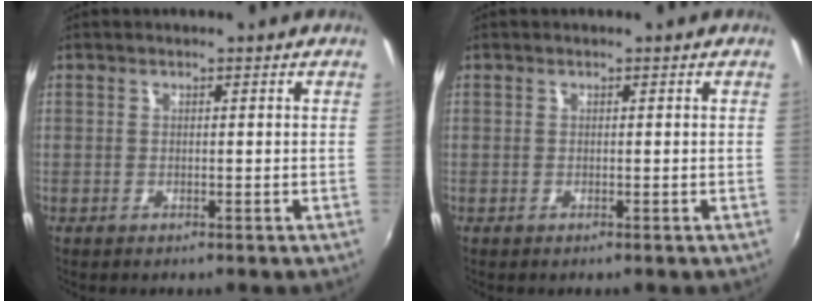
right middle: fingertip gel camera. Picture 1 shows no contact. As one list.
[{"total": 0.0}]